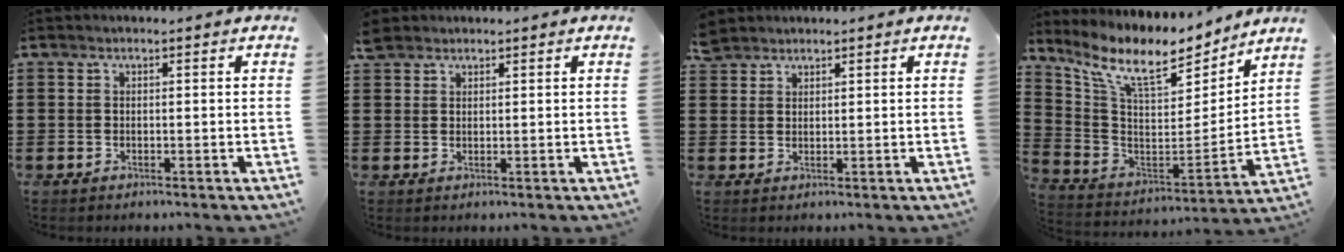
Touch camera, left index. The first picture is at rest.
{"total": 2.3, "force": [2.0, 1.1, 0.5], "torque": [-0.015, 0.007, 0.039]}
{"total": 2.4, "force": [2.2, 1.0, 0.1], "torque": [-0.009, 0.004, 0.046]}
{"total": 10.5, "force": [8.1, 2.6, 6.0], "torque": [-0.152, -0.051, 0.140]}